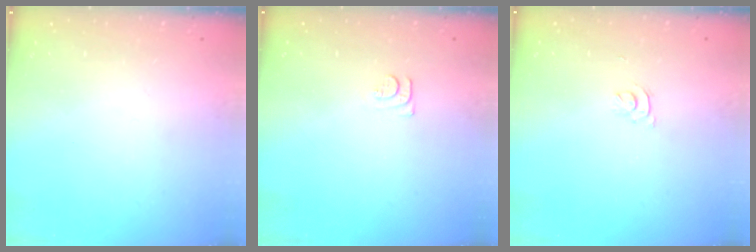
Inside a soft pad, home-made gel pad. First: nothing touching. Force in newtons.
{"total": 5.9, "press": 5.8, "slide": 0.7}
{"total": 2.9, "press": 2.9, "slide": 0.5}